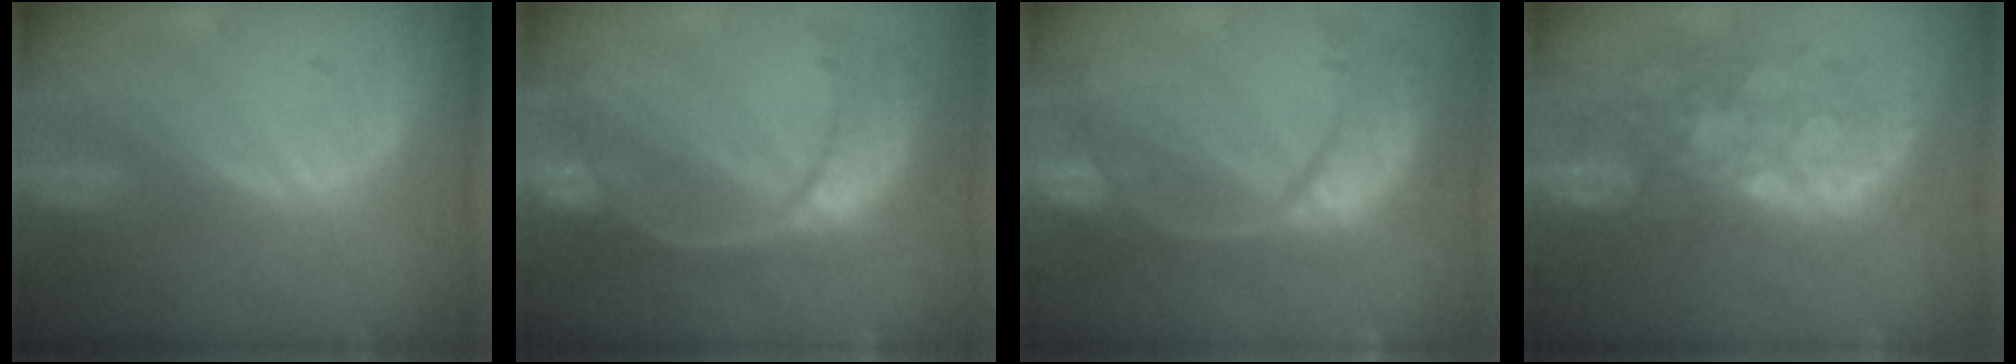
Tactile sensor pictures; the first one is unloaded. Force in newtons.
{"total": 11.3, "press": 9.5, "slide": 6.1}
{"total": 13.1, "press": 10.6, "slide": 7.7}
{"total": 10.4, "press": 9.3, "slide": 4.7}